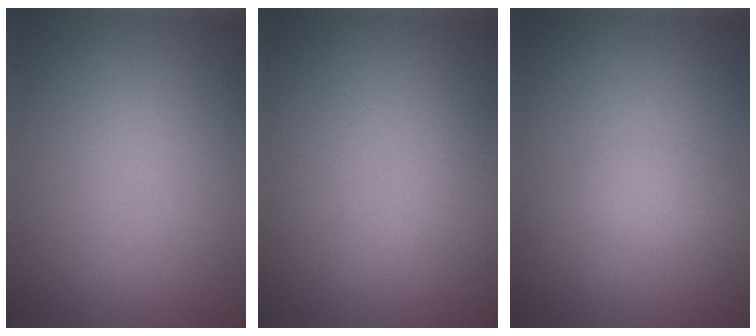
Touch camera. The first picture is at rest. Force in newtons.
{"total": 0.6, "press": 0.6, "slide": 0.0}
{"total": 1.2, "press": 1.2, "slide": 0.1}